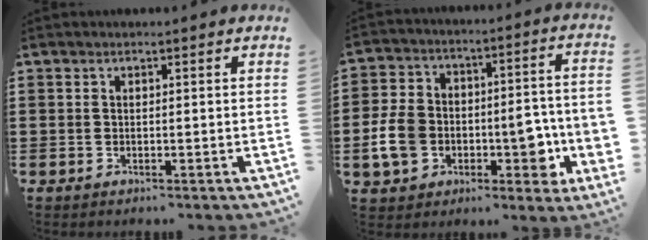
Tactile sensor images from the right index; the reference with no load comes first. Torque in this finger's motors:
{"motor_torque": [1.77, -0.36, 1.05, 0.21]}